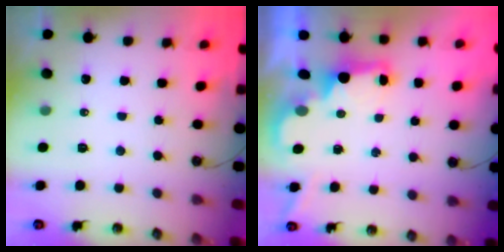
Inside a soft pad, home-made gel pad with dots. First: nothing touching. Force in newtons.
{"total": 2.2, "press": 2.1, "slide": 0.8}